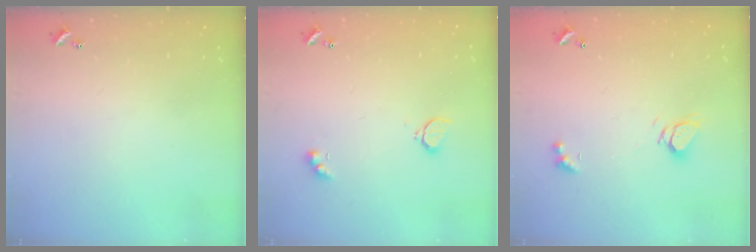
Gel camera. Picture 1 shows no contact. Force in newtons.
{"total": 2.9, "press": 2.8, "slide": 0.7}
{"total": 2.9, "press": 2.9, "slide": 0.2}